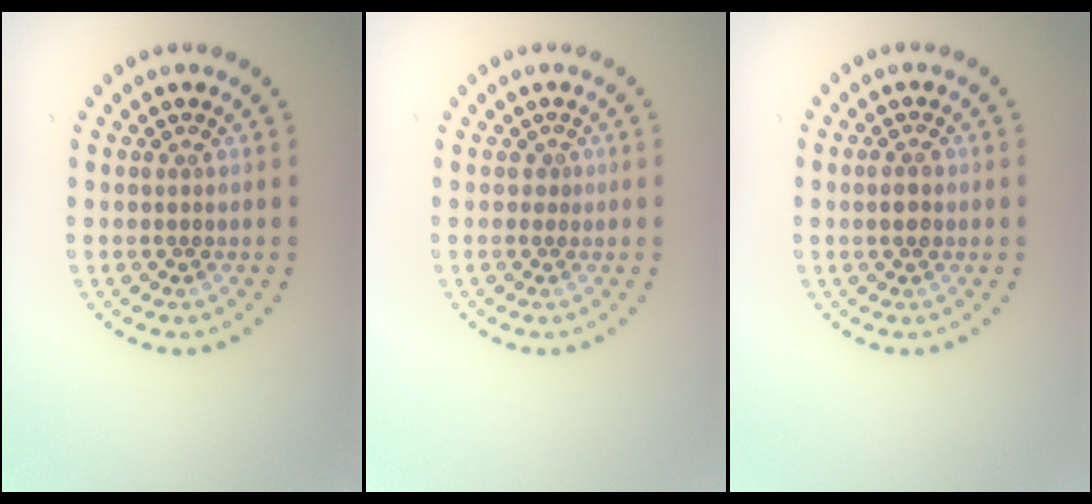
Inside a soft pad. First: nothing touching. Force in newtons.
{"total": 0.6, "press": 0.2, "slide": 0.6}
{"total": 1.4, "press": 1.4, "slide": 0.2}